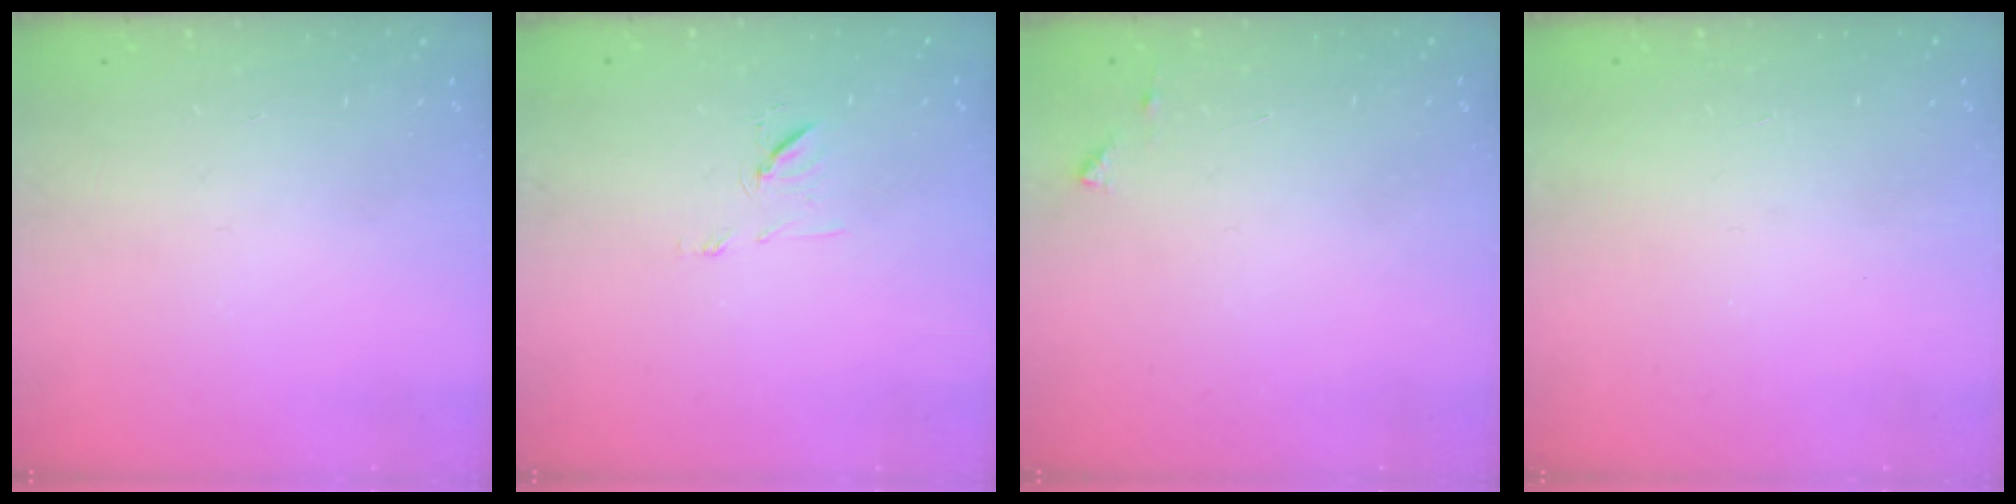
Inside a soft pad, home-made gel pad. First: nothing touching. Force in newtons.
{"total": 7.2, "press": 7.2, "slide": 0.8}
{"total": 4.1, "press": 4.1, "slide": 0.5}
{"total": 1.6, "press": 1.6, "slide": 0.1}